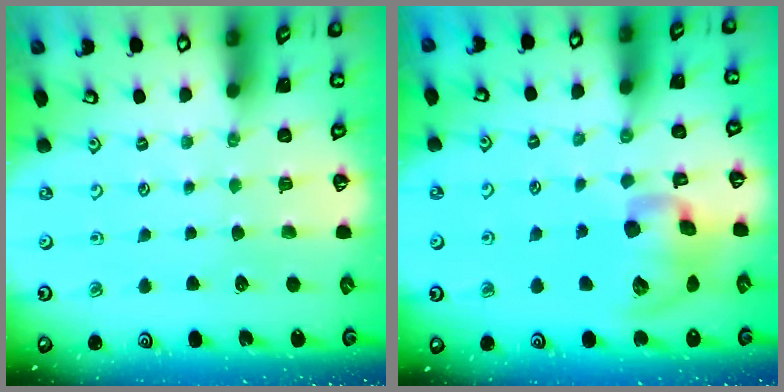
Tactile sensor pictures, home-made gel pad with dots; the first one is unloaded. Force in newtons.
{"total": 13.5, "press": 13.4, "slide": 2.1}